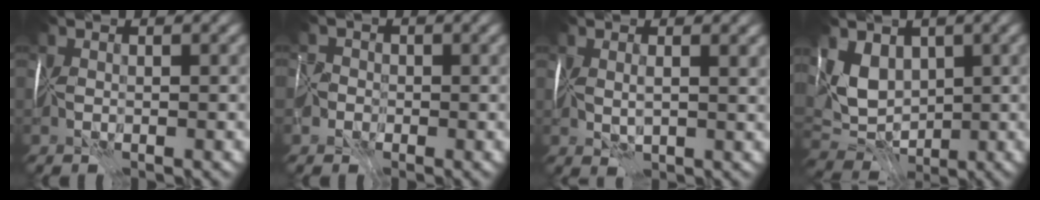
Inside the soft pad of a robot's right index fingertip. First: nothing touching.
{"total": 4.3, "force": [-2.6, 3.1, 1.4], "torque": [-0.002, -0.007, -0.070]}
{"total": 1.7, "force": [0.5, 0.3, 1.5], "torque": [-0.033, -0.007, 0.013]}
{"total": 4.8, "force": [1.1, 3.2, 3.4], "torque": [-0.063, -0.011, 0.018]}